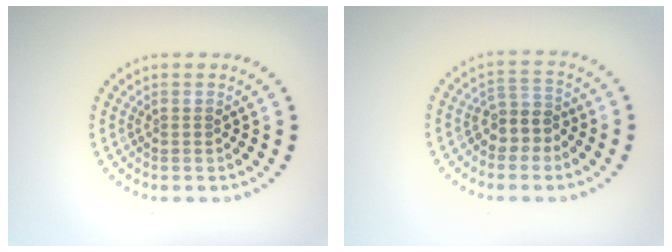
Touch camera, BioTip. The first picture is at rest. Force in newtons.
{"total": 2.6, "press": 2.2, "slide": 1.4}